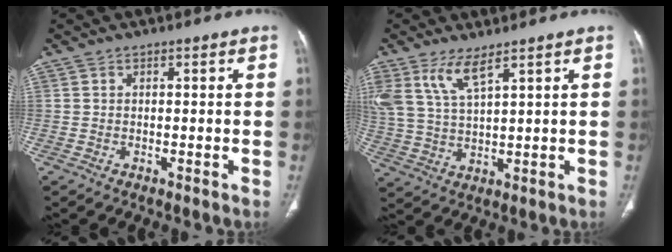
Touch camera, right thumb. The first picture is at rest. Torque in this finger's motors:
{"motor_torque": [-0.45, 0.78, 0.48, 0.60, 0.30]}